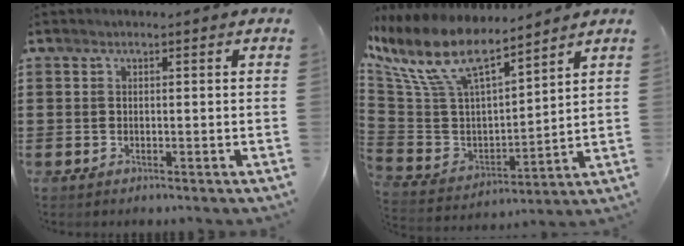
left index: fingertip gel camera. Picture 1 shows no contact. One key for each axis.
{"total": 11.9, "fx": 8.2, "fy": 3.9, "fz": 7.8, "tx": -0.192, "ty": -0.049, "tz": 0.141}